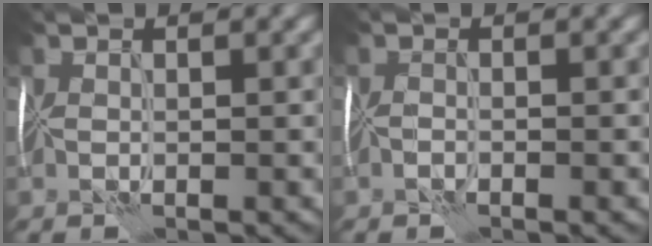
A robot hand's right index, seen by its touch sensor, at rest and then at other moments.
{"total": 0.6, "force": [-0.5, 0.1, 0.2], "torque": [-0.009, 0.002, -0.011]}